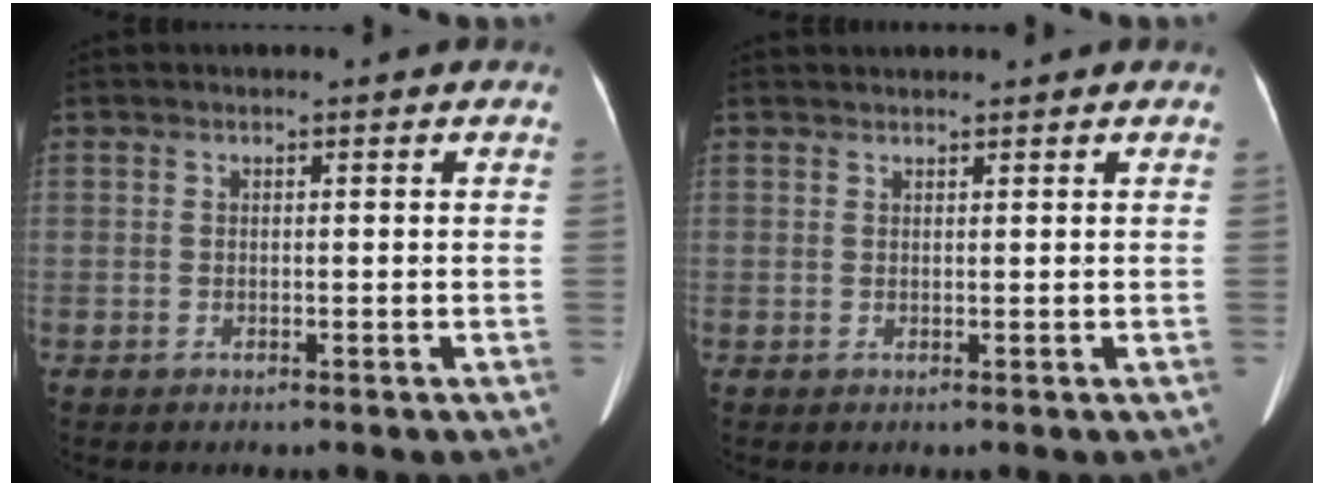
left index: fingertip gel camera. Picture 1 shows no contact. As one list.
[{"total": 1.2, "force": [1.2, 0.1, 0.1], "torque": [-0.004, 0.013, 0.022]}]